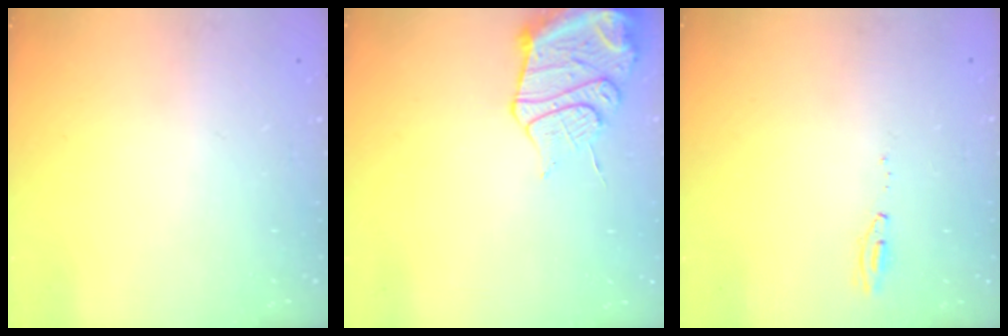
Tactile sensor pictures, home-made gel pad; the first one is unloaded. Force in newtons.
{"total": 13.1, "press": 13.0, "slide": 1.6}
{"total": 5.0, "press": 3.7, "slide": 3.3}